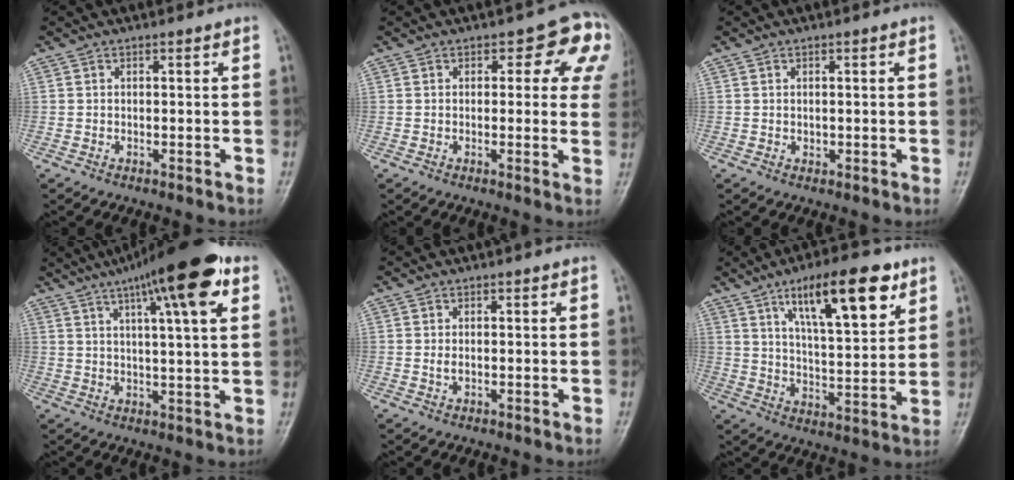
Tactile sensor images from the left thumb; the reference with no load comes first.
{"total": 8.9, "force": [3.5, 5.1, 6.4], "torque": [-0.016, -0.005, 0.025]}
{"total": 0.7, "force": [0.1, 0.6, 0.4], "torque": [-0.005, 0.000, 0.002]}
{"total": 17.0, "force": [8.5, 3.5, 14.3], "torque": [-0.207, -0.005, 0.125]}
{"total": 1.1, "force": [0.1, 0.6, 0.9], "torque": [-0.019, 0.002, 0.002]}
{"total": 16.7, "force": [8.9, 5.2, 13.1], "torque": [-0.182, -0.038, 0.146]}